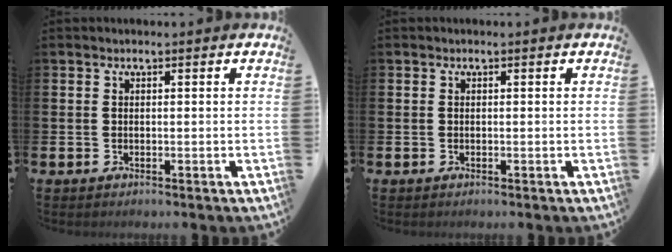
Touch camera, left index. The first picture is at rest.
{"total": 0.0}